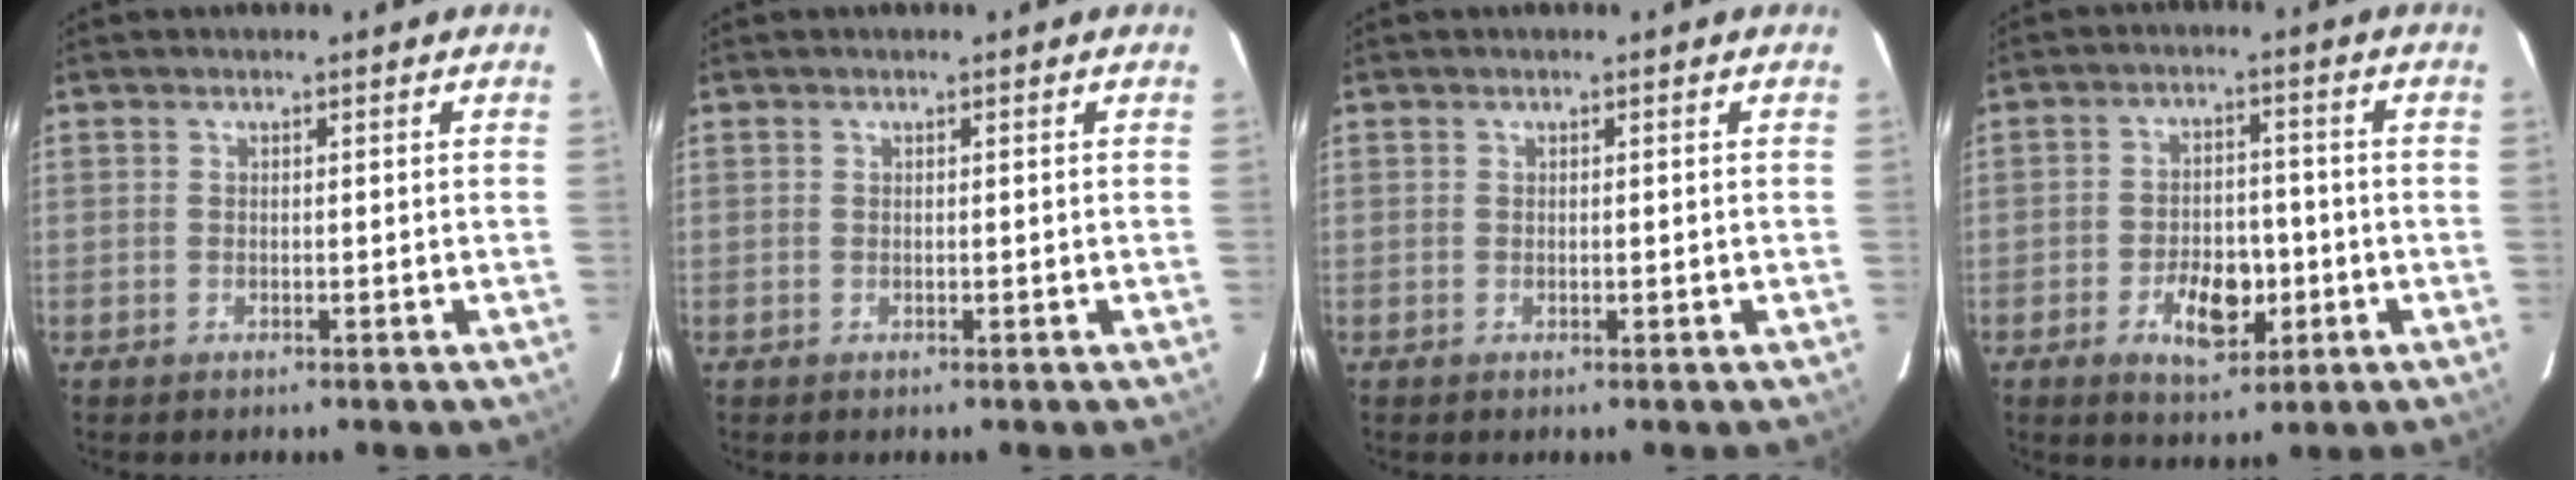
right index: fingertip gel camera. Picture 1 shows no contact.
{"total": 0.0}
{"total": 0.0}
{"total": 7.5, "force": [-2.6, 3.9, 5.8], "torque": [-0.099, 0.005, -0.037]}